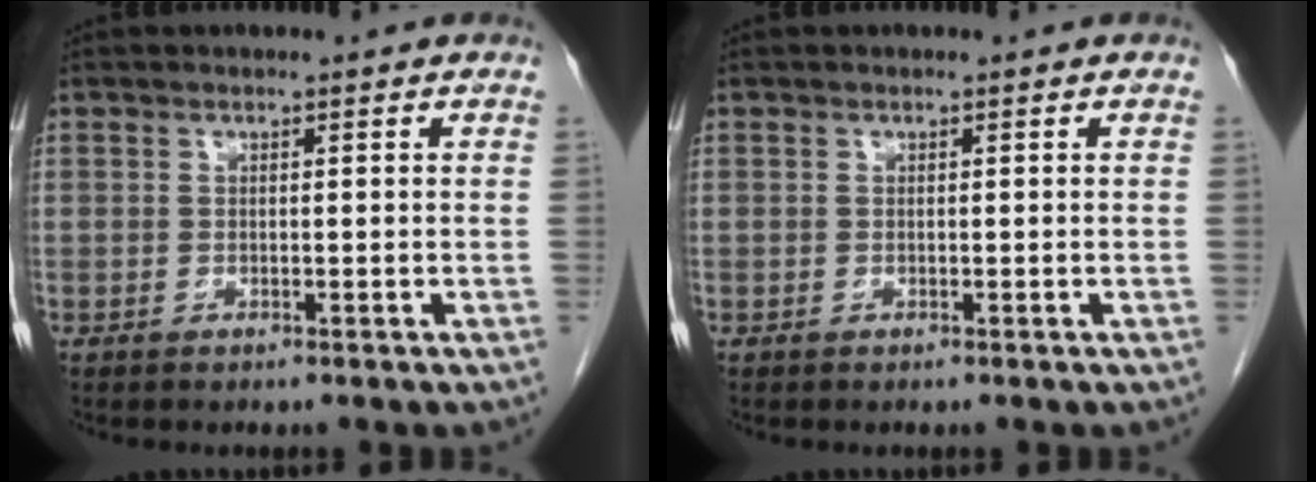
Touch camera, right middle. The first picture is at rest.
{"total": 0.0}